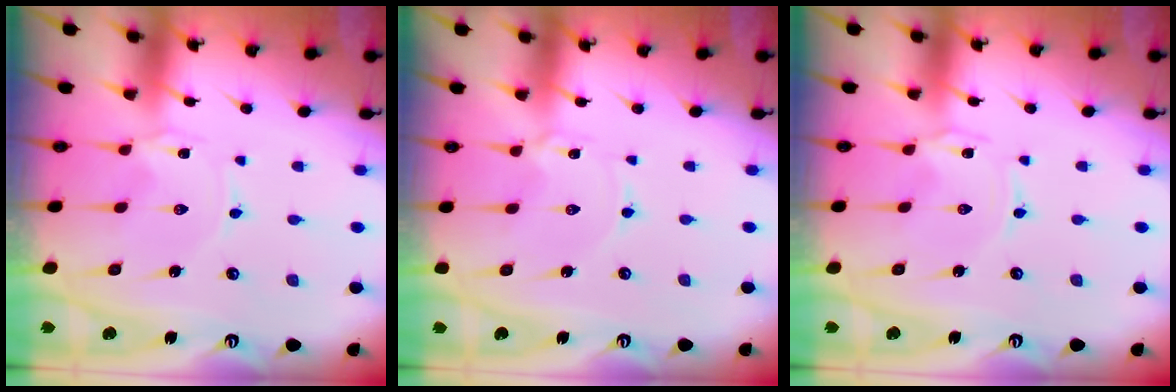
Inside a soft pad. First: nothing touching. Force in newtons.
{"total": 2.2, "press": 2.2, "slide": 0.3}
{"total": 0.0}